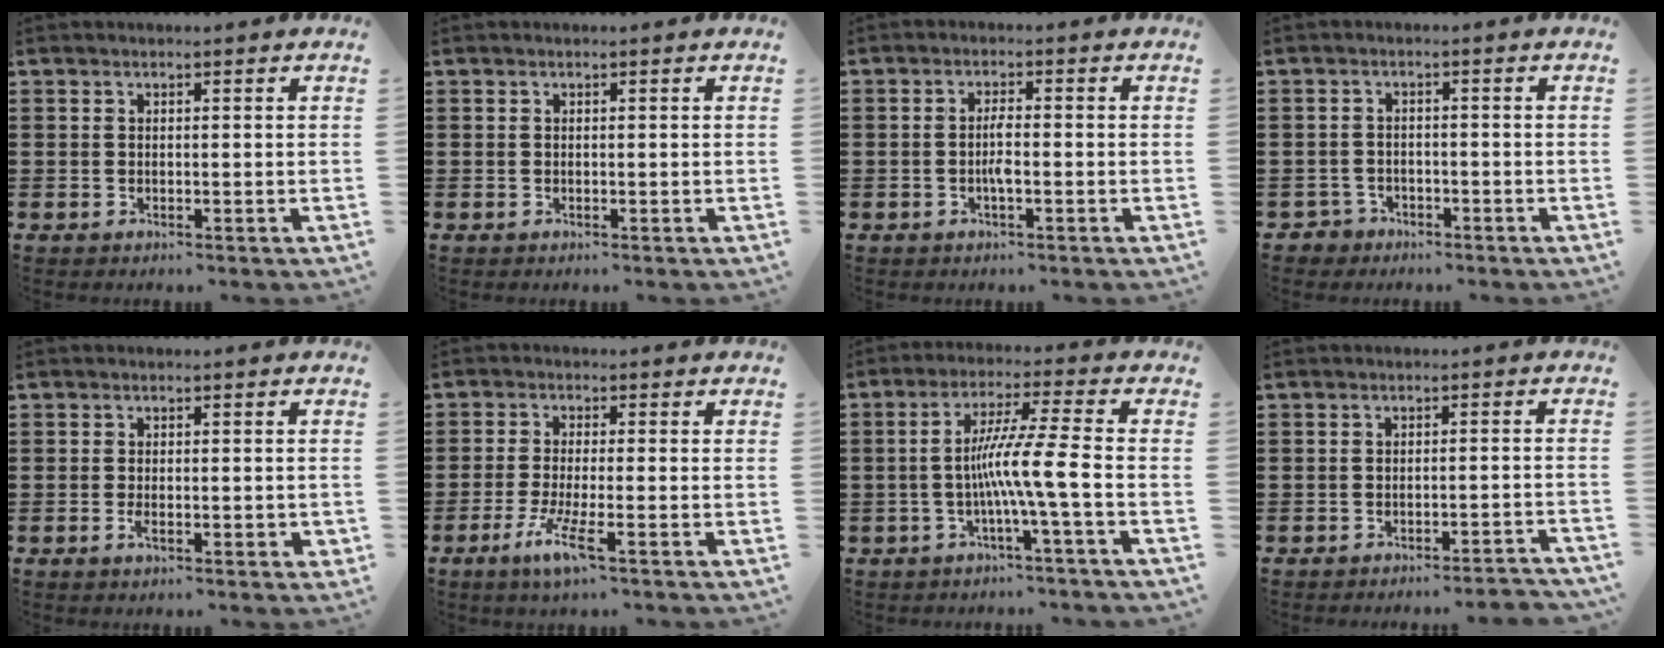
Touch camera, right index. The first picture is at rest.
{"total": 0.0}
{"total": 2.7, "force": [-0.7, 0.6, 2.5], "torque": [-0.055, 0.001, -0.016]}
{"total": 2.0, "force": [-1.7, 1.1, 0.0], "torque": [-0.008, 0.002, -0.039]}
{"total": 2.0, "force": [-0.7, 0.7, 1.7], "torque": [-0.032, 0.000, -0.013]}
{"total": 5.6, "force": [-2.8, 0.4, 4.8], "torque": [-0.106, -0.016, -0.054]}
{"total": 8.6, "force": [-2.0, -0.5, 8.3], "torque": [-0.153, -0.006, -0.044]}
{"total": 2.4, "force": [-2.2, -0.3, 0.7], "torque": [-0.014, -0.002, -0.047]}